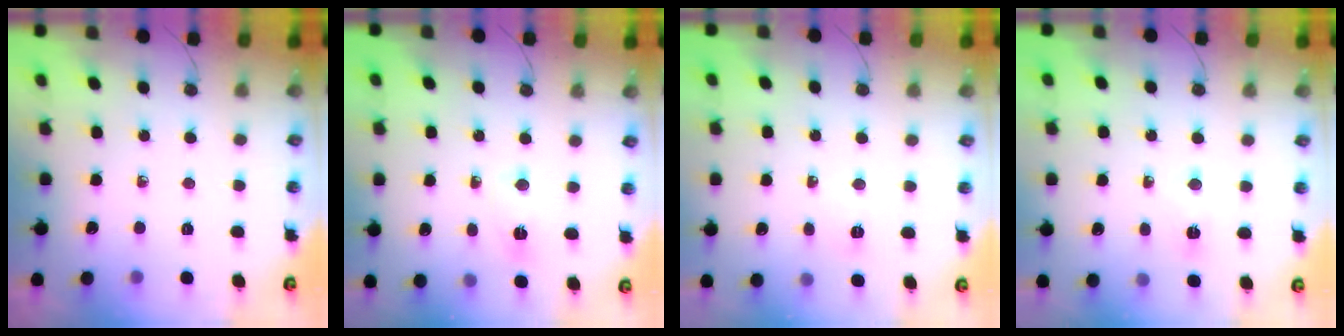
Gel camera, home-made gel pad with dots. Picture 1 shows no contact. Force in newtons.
{"total": 3.3, "press": 3.3, "slide": 0.4}
{"total": 2.6, "press": 2.5, "slide": 0.8}
{"total": 3.8, "press": 3.7, "slide": 0.5}